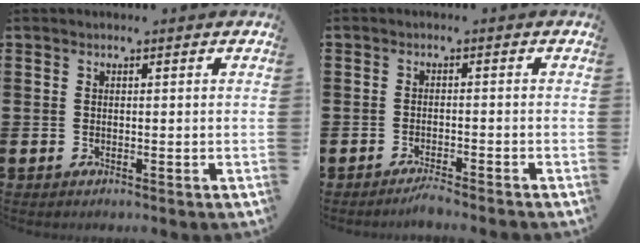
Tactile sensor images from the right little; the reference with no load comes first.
{"total": 1.7, "force": [-1.6, -0.2, 0.6], "torque": [-0.011, 0.002, -0.031]}